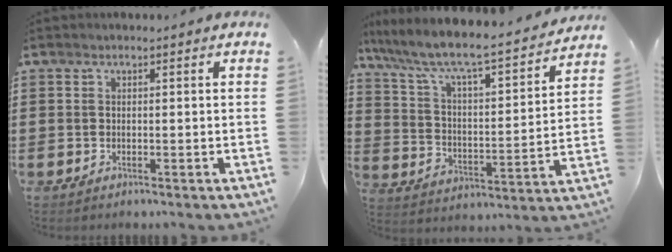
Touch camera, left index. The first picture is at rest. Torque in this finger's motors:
{"motor_torque": [1.52, -0.62, 0.39, 0.21]}